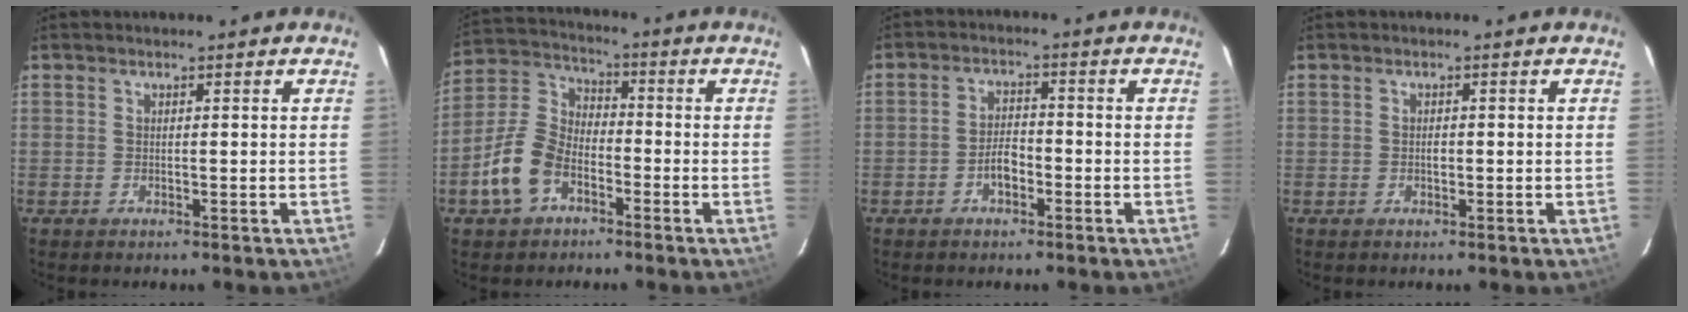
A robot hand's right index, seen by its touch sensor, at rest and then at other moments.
{"total": 10.4, "force": [-5.2, 6.5, 6.2], "torque": [-0.140, 0.022, -0.102]}
{"total": 3.9, "force": [-1.9, 2.0, 2.7], "torque": [-0.054, 0.008, -0.033]}
{"total": 1.0, "force": [-0.1, 0.7, 0.7], "torque": [-0.010, 0.001, -0.002]}